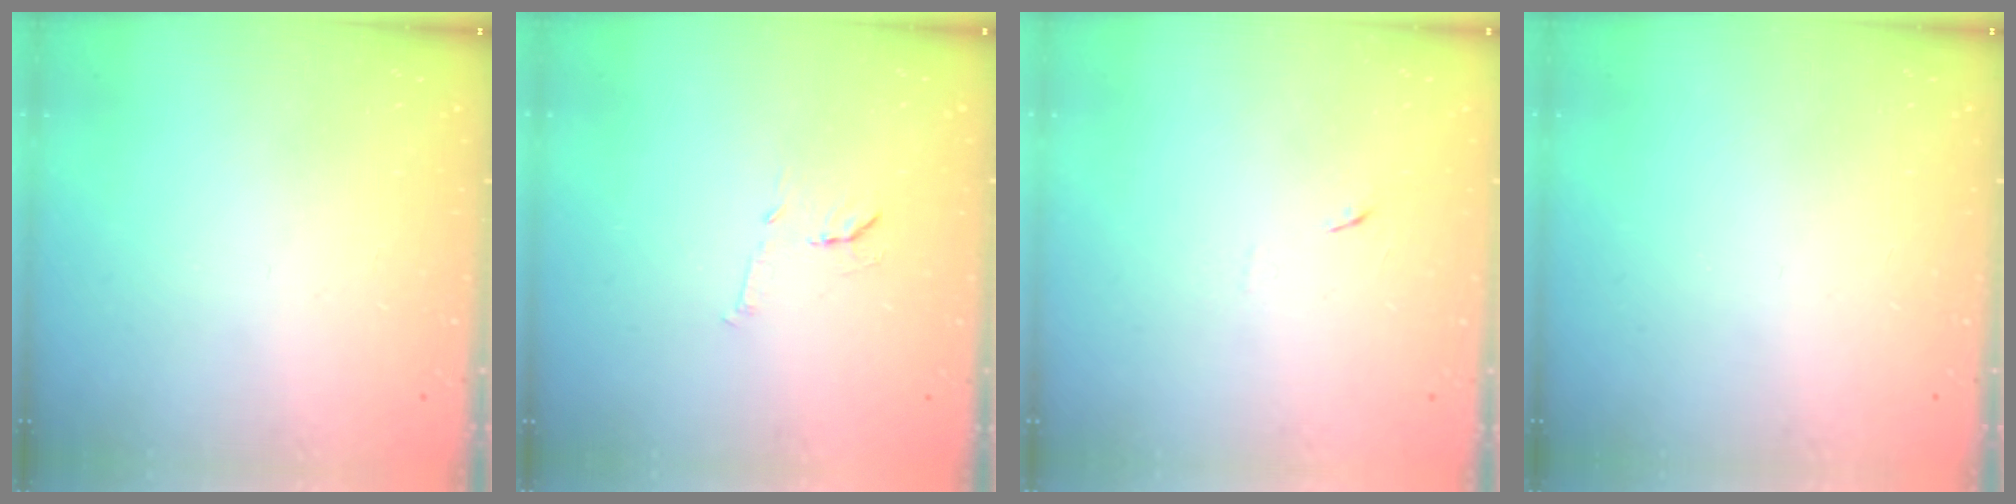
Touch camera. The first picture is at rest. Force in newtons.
{"total": 9.1, "press": 9.1, "slide": 0.4}
{"total": 5.2, "press": 5.1, "slide": 0.7}
{"total": 0.0}